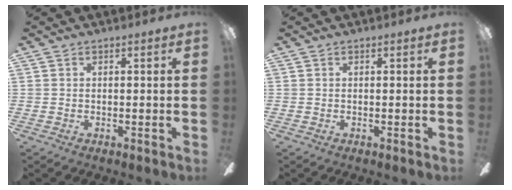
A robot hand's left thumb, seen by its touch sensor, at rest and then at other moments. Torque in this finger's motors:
{"motor_torque": [0.00, 0.00, -0.15, 0.15, 0.00]}